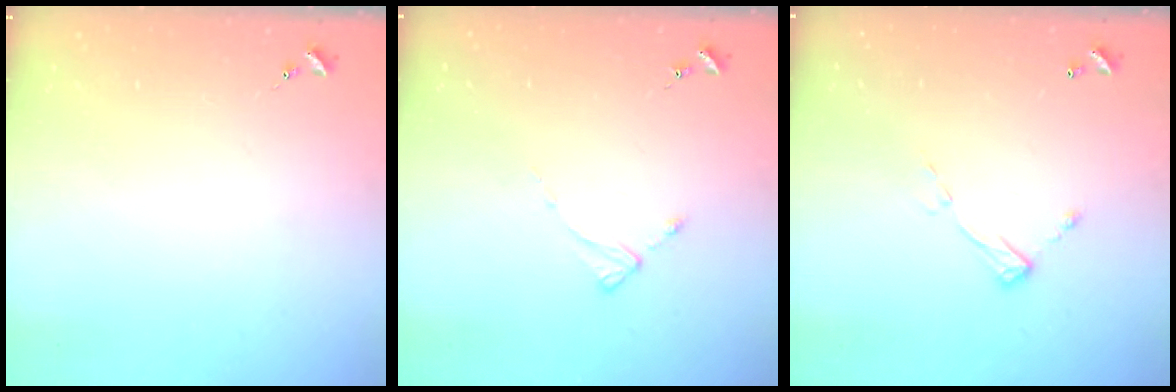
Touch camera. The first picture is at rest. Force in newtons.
{"total": 2.0, "press": 2.0, "slide": 0.3}
{"total": 6.9, "press": 6.9, "slide": 0.4}